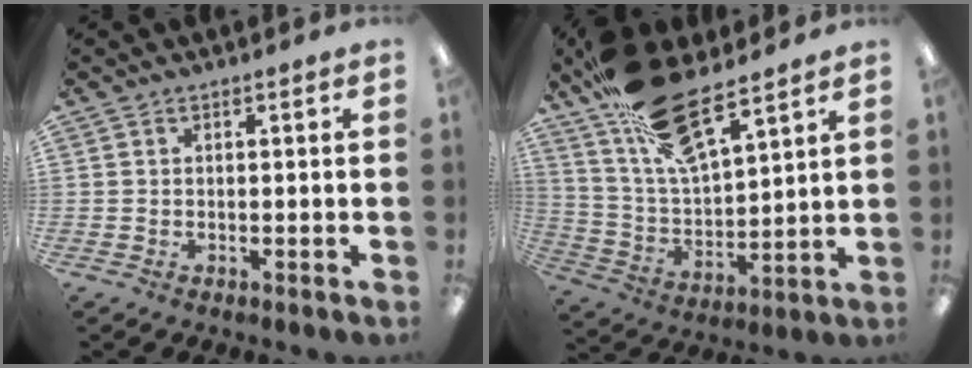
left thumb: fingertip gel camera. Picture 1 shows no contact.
{"total": 18.7, "force": [13.6, 6.1, 11.3], "torque": [-0.215, -0.068, 0.243]}